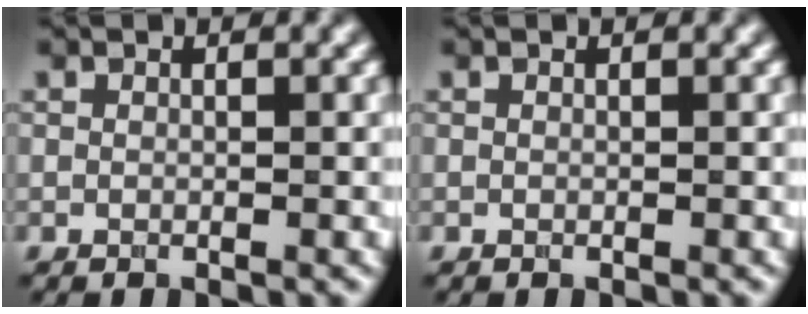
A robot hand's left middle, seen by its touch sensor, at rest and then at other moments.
{"total": 0.0}